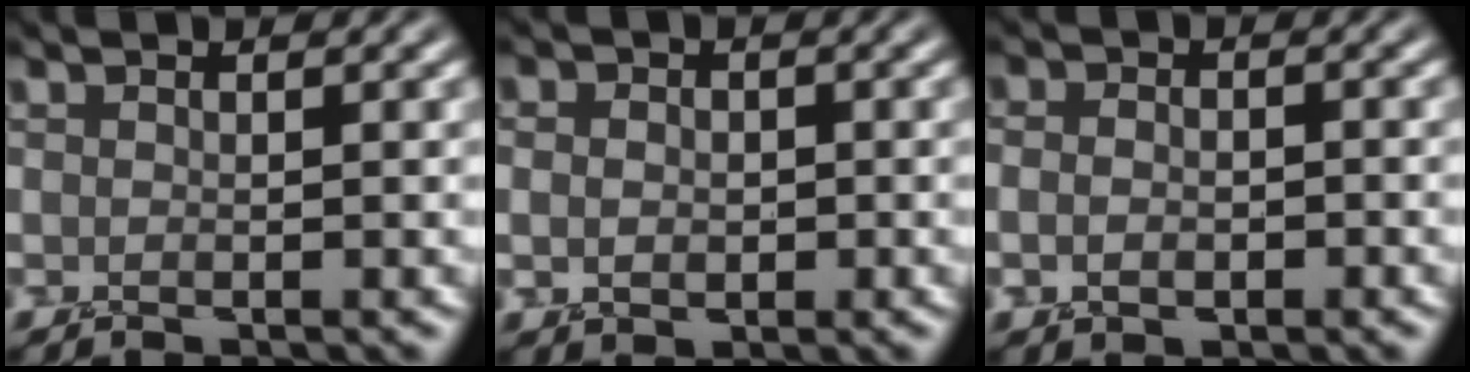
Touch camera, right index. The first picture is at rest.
{"total": 2.7, "force": [0.2, 2.3, 1.4], "torque": [-0.012, 0.009, -0.005]}
{"total": 2.5, "force": [-0.4, 1.9, 1.6], "torque": [-0.014, 0.004, -0.009]}